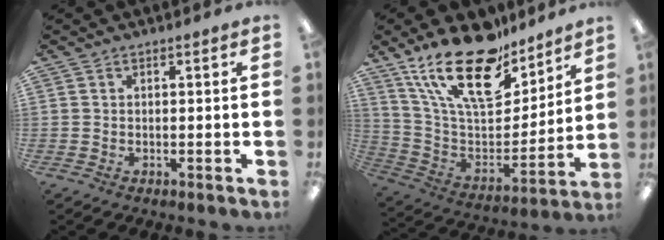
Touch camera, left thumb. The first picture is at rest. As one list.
[{"total": 24.4, "force": [16.5, 10.8, 14.4], "torque": [-0.260, -0.112, 0.289]}]